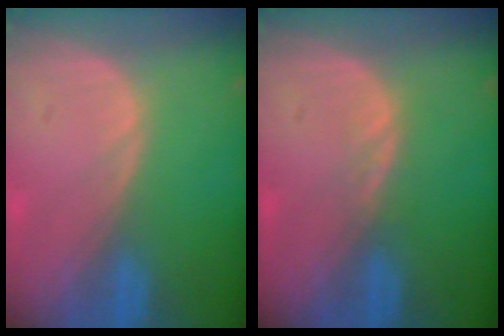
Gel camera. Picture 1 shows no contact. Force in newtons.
{"total": 1.1, "press": 1.0, "slide": 0.2}